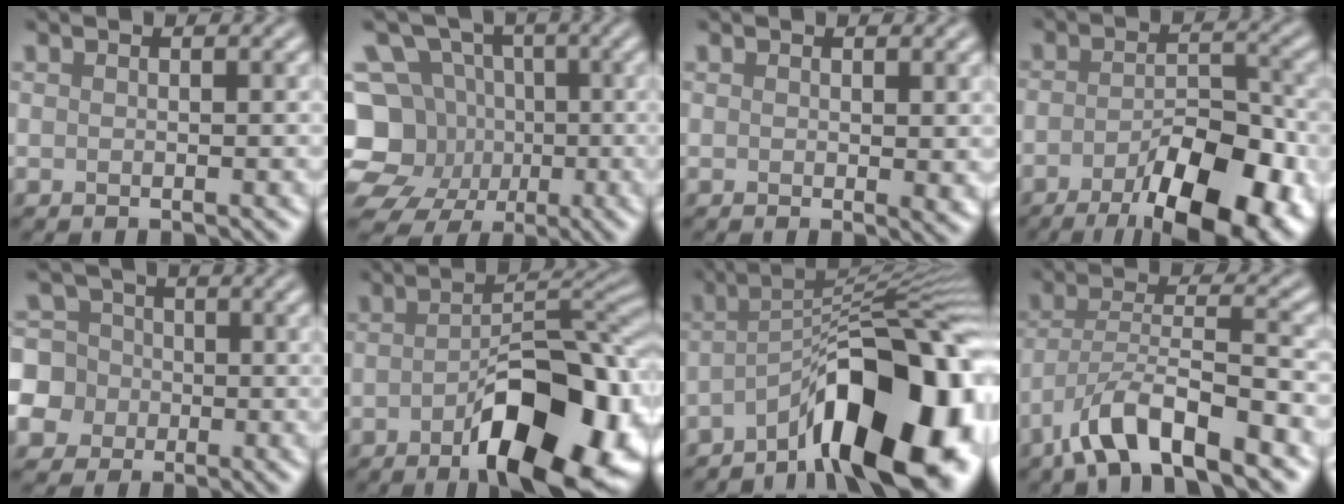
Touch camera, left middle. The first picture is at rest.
{"total": 12.9, "force": [-3.3, 11.8, 3.9], "torque": [-0.114, -0.003, -0.078]}
{"total": 1.4, "force": [0.5, 0.1, 1.3], "torque": [-0.017, -0.005, 0.011]}
{"total": 10.9, "force": [-5.9, 3.9, 8.2], "torque": [-0.129, -0.011, -0.084]}
{"total": 9.2, "force": [-2.7, 8.5, 1.8], "torque": [-0.059, -0.004, -0.079]}
{"total": 13.0, "force": [-5.8, 5.4, 10.3], "torque": [-0.149, -0.009, -0.082]}
{"total": 13.8, "force": [-6.9, 4.2, 11.3], "torque": [-0.148, 0.008, -0.109]}
{"total": 7.6, "force": [-5.4, 1.8, 5.1], "torque": [-0.090, 0.007, -0.094]}